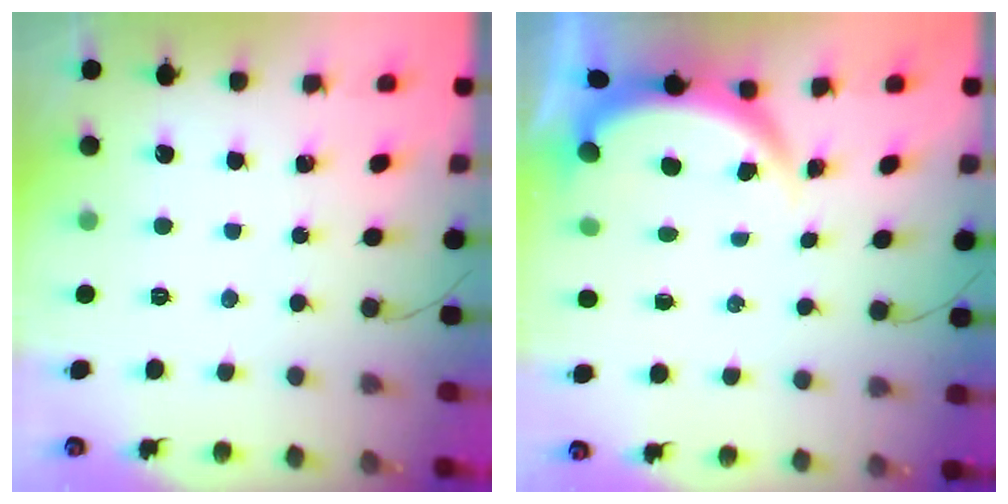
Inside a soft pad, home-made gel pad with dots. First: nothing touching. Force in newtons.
{"total": 3.9, "press": 3.9, "slide": 0.1}